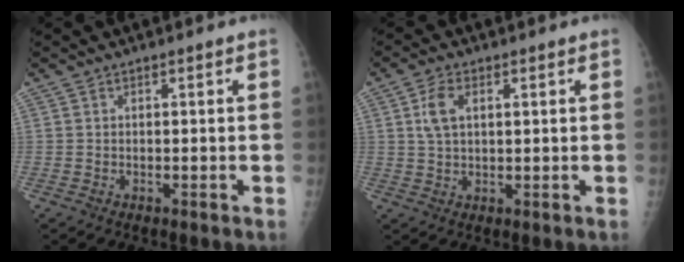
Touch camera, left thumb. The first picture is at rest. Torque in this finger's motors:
{"motor_torque": [0.18, -0.01, 0.42, -0.27, 0.02]}